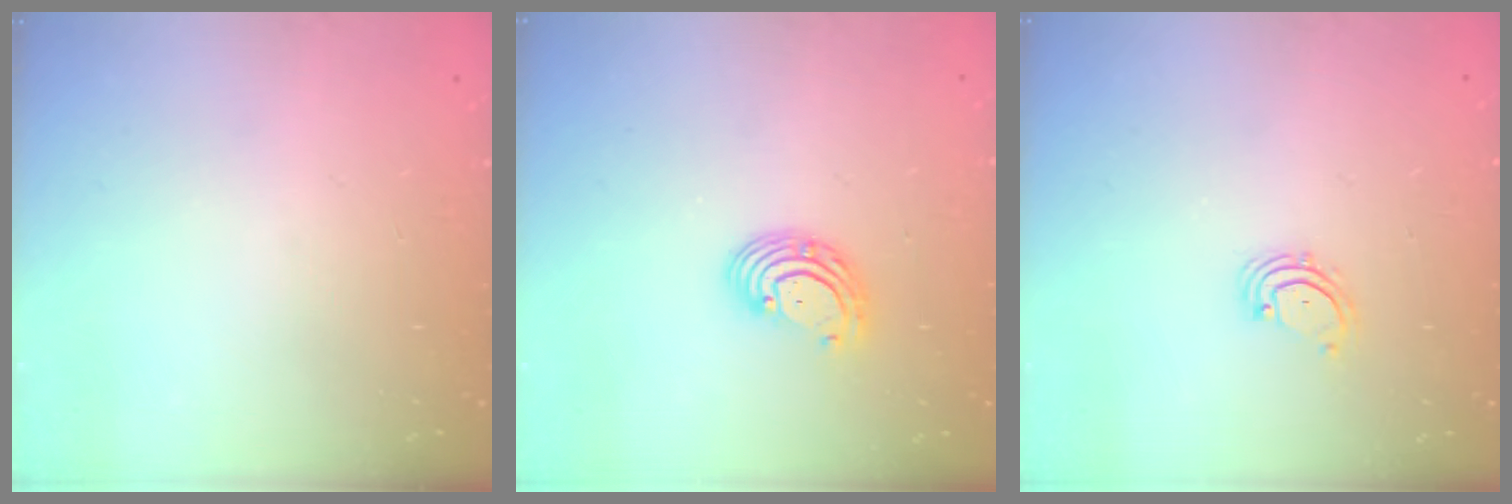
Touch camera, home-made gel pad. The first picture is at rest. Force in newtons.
{"total": 5.2, "press": 5.2, "slide": 0.5}
{"total": 2.3, "press": 2.3, "slide": 0.5}